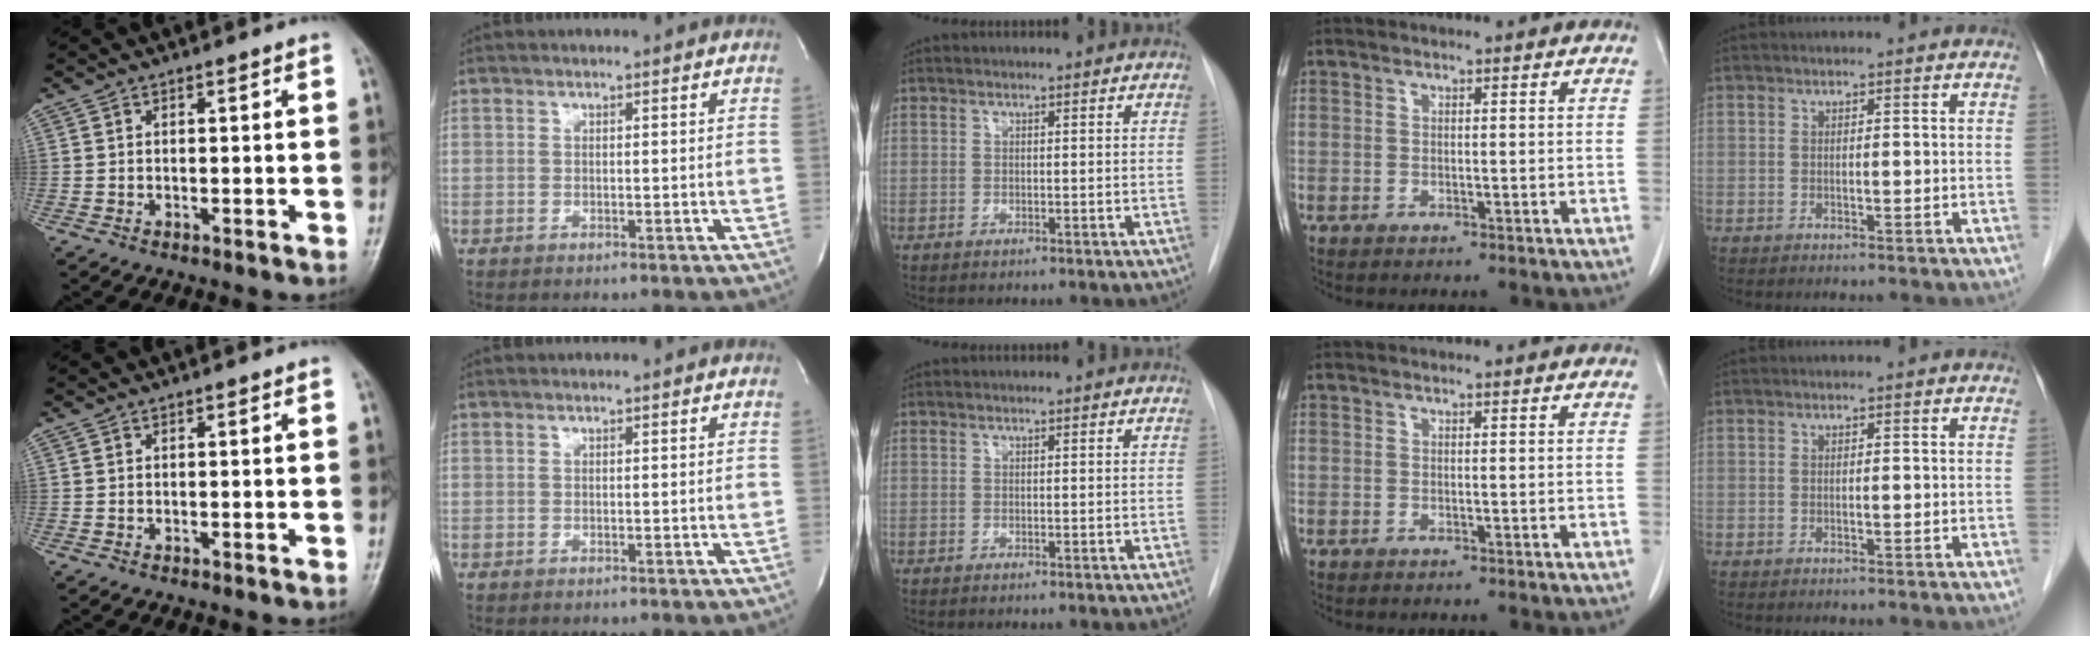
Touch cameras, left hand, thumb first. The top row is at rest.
{}